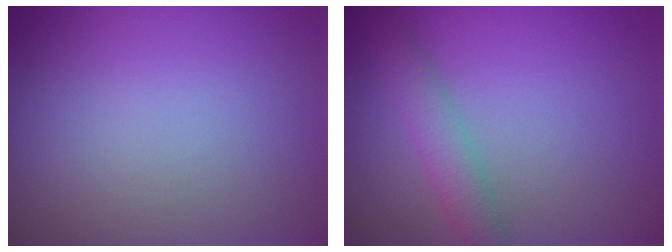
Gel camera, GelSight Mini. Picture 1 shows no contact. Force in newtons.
{"total": 2.7, "press": 2.7, "slide": 0.2}